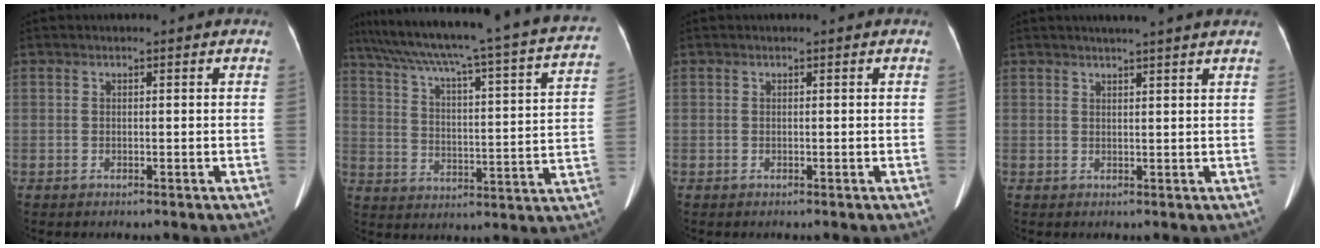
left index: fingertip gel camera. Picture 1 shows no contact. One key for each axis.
{"total": 29.5, "fx": 24.3, "fy": 1.7, "fz": 16.6, "tx": -0.260, "ty": -0.028, "tz": 0.316}
{"total": 0.0}
{"total": 5.8, "fx": 5.0, "fy": -0.6, "fz": 2.9, "tx": -0.041, "ty": 0.013, "tz": 0.059}